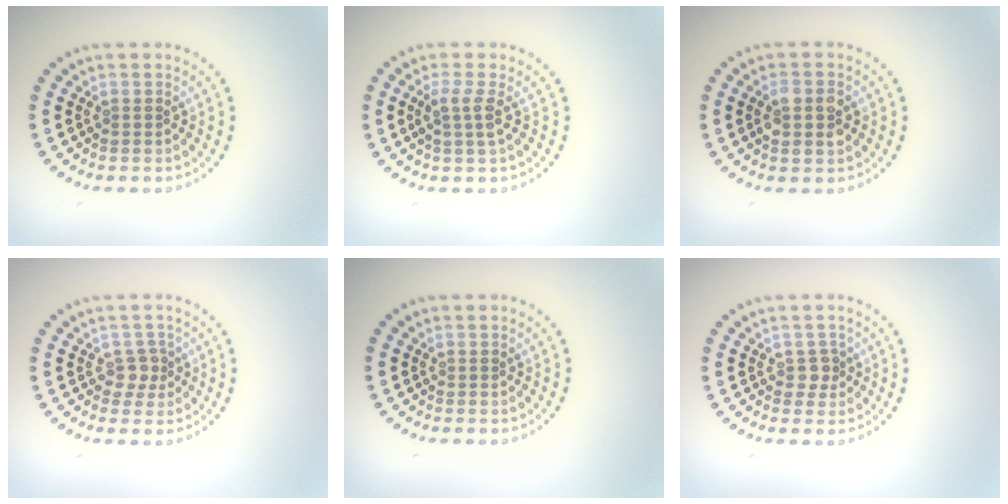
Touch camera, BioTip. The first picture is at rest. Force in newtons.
{"total": 1.9, "press": 1.5, "slide": 1.0}
{"total": 2.6, "press": 2.6, "slide": 0.3}
{"total": 1.6, "press": 1.3, "slide": 1.0}
{"total": 0.0}
{"total": 1.5, "press": 1.2, "slide": 0.8}